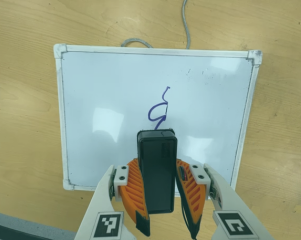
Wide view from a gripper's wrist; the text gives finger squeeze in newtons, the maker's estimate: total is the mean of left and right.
{"total": 7.6, "left": 6.9, "right": 8.3}